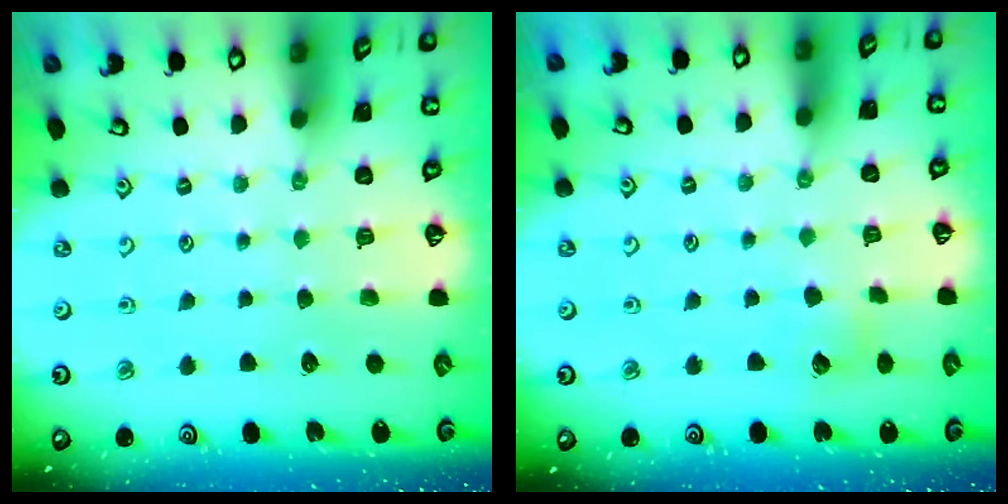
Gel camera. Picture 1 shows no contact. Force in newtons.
{"total": 3.9, "press": 3.8, "slide": 0.6}